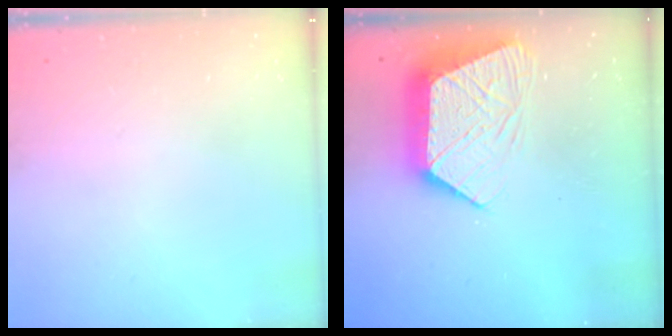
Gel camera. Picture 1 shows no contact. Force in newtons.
{"total": 13.7, "press": 13.7, "slide": 1.1}